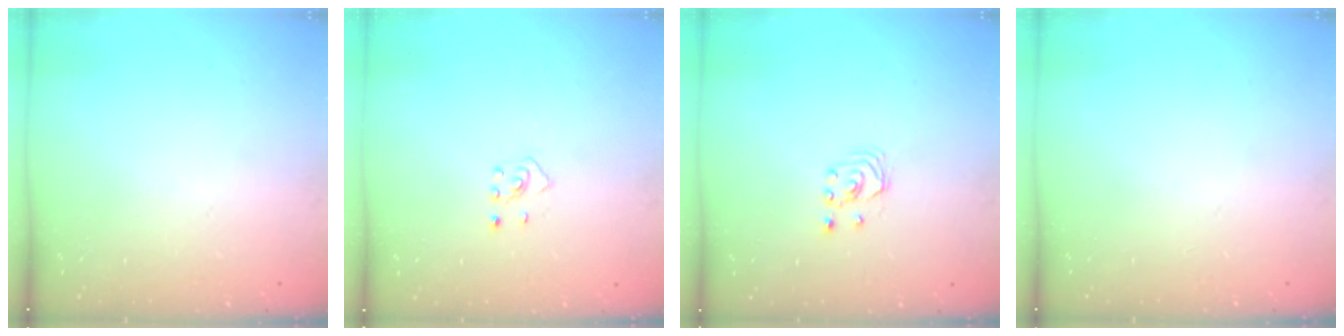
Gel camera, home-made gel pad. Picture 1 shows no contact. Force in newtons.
{"total": 2.7, "press": 2.6, "slide": 0.9}
{"total": 1.9, "press": 1.9, "slide": 0.2}
{"total": 0.0}